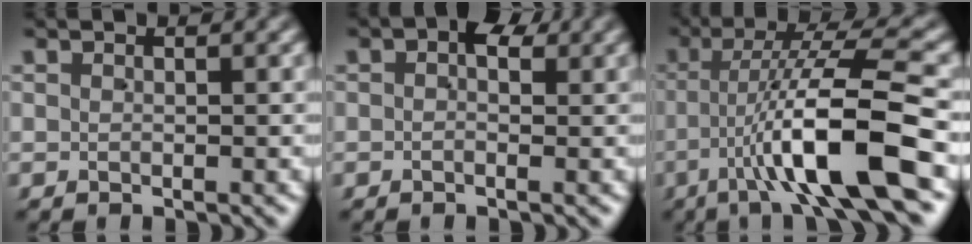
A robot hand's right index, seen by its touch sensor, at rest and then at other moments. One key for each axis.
{"total": 2.3, "fx": 0.5, "fy": 1.2, "fz": 2.0, "tx": -0.021, "ty": 0.001, "tz": 0.002}
{"total": 8.6, "fx": -2.1, "fy": 1.4, "fz": 8.2, "tx": -0.143, "ty": -0.007, "tz": -0.026}